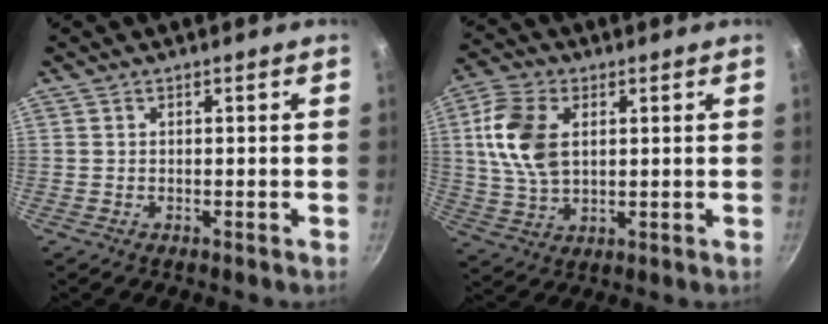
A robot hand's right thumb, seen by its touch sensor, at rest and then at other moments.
{"total": 11.7, "force": [2.4, 7.3, 8.8], "torque": [-0.161, -0.001, 0.046]}